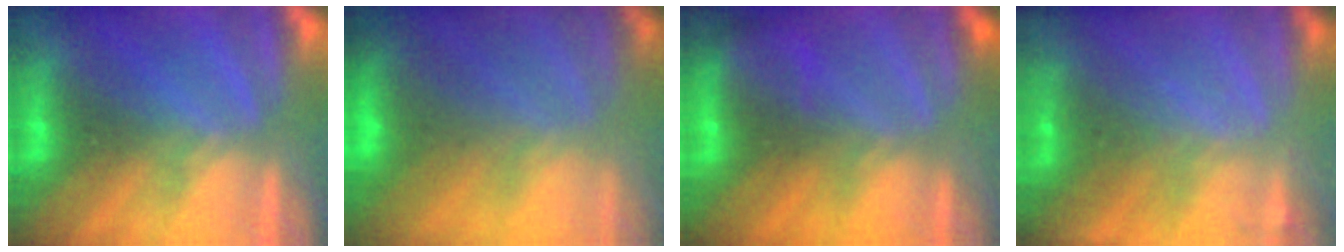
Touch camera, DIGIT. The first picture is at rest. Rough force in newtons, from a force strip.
{"total": 3.5}
{"total": 5.9}
{"total": 1.9}